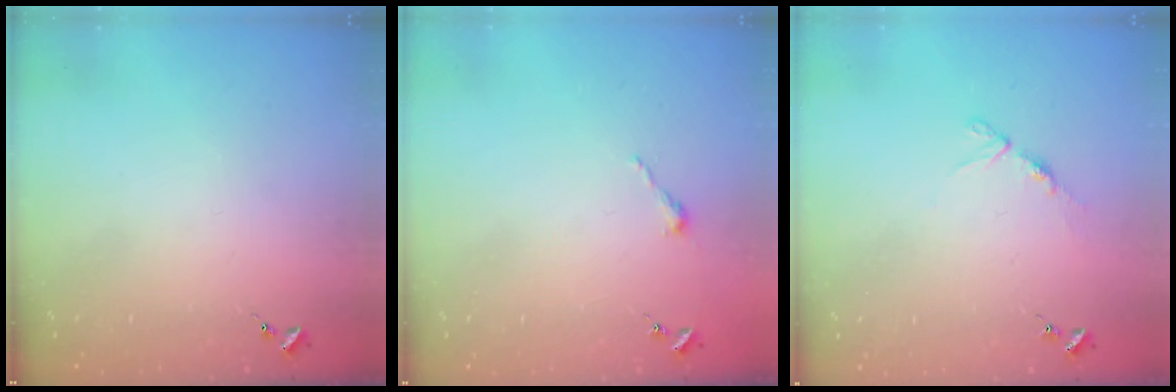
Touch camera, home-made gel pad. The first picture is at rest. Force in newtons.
{"total": 2.5, "press": 2.5, "slide": 0.2}
{"total": 5.5, "press": 5.4, "slide": 0.6}